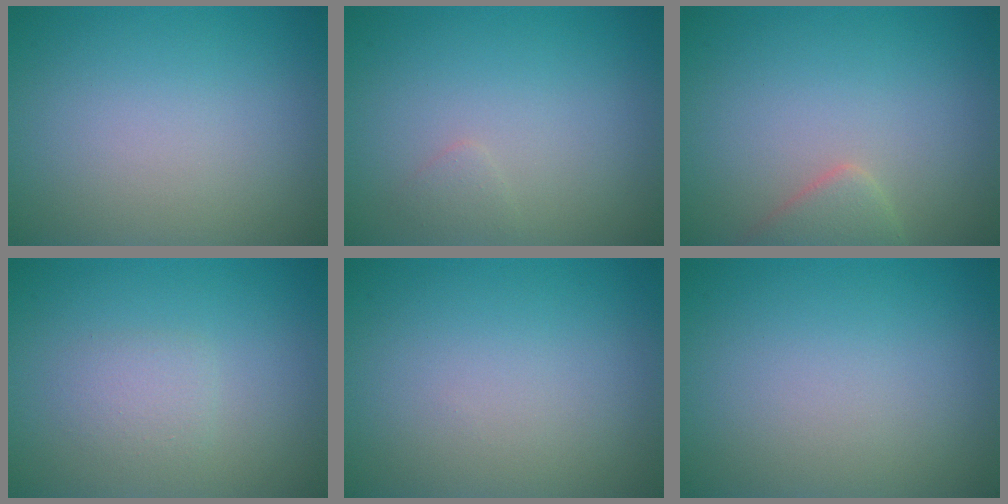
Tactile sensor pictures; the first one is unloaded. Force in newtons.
{"total": 0.7, "press": 0.7, "slide": 0.0}
{"total": 2.1, "press": 2.1, "slide": 0.2}
{"total": 1.5, "press": 1.5, "slide": 0.0}
{"total": 0.0}
{"total": 0.0}